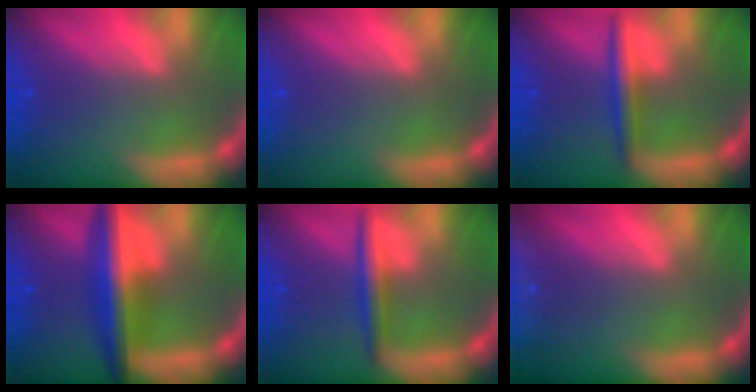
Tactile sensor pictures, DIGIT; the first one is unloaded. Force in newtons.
{"total": 0.0}
{"total": 3.0}
{"total": 7.0}
{"total": 3.0}
{"total": 10.0}